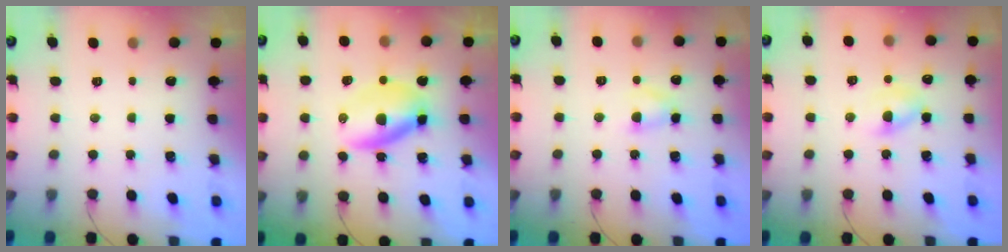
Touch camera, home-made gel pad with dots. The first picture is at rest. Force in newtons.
{"total": 6.9, "press": 6.7, "slide": 1.7}
{"total": 3.2, "press": 3.1, "slide": 0.8}
{"total": 3.2, "press": 2.9, "slide": 1.3}